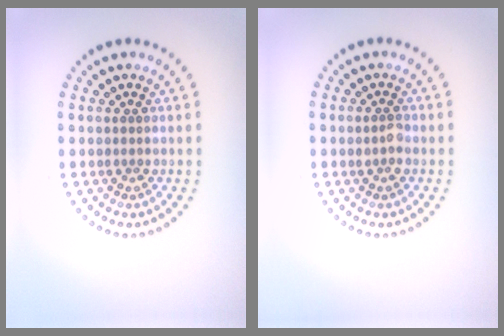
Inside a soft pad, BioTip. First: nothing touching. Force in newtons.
{"total": 1.1, "press": 1.1, "slide": 0.0}